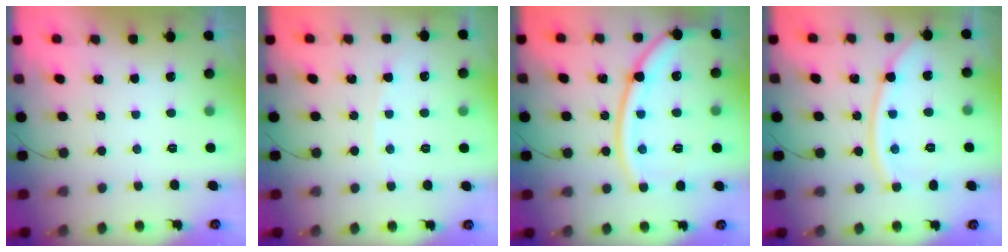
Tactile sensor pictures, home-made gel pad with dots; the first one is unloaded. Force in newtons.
{"total": 3.2, "press": 3.1, "slide": 0.5}
{"total": 16.2, "press": 16.2, "slide": 1.0}
{"total": 11.1, "press": 11.1, "slide": 0.4}